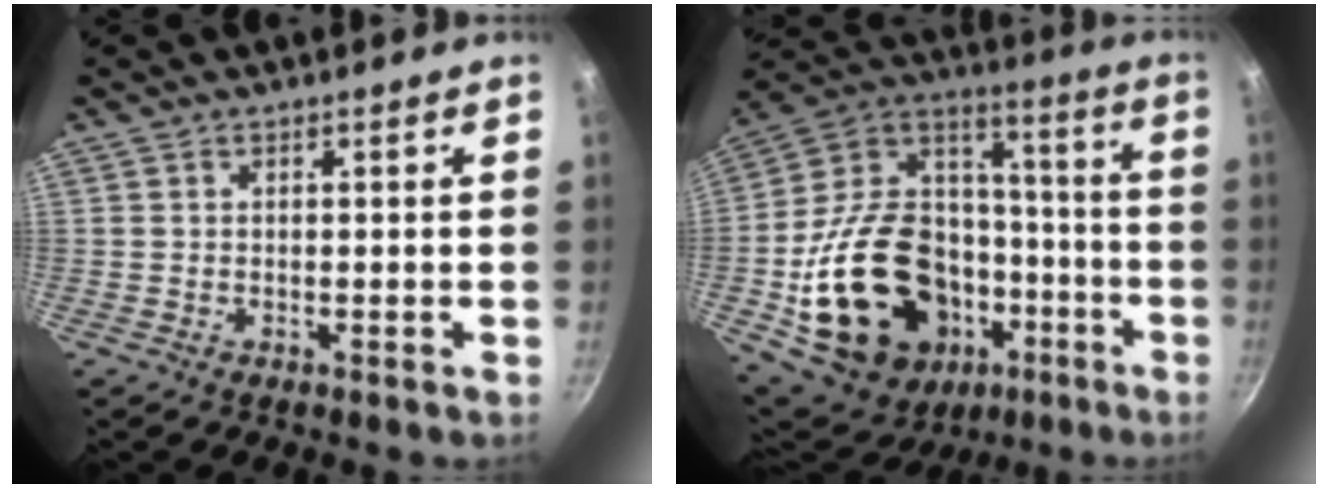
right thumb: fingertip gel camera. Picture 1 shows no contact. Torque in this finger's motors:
{"motor_torque": [0.40, 0.84, 1.40, -1.38, 0.32]}